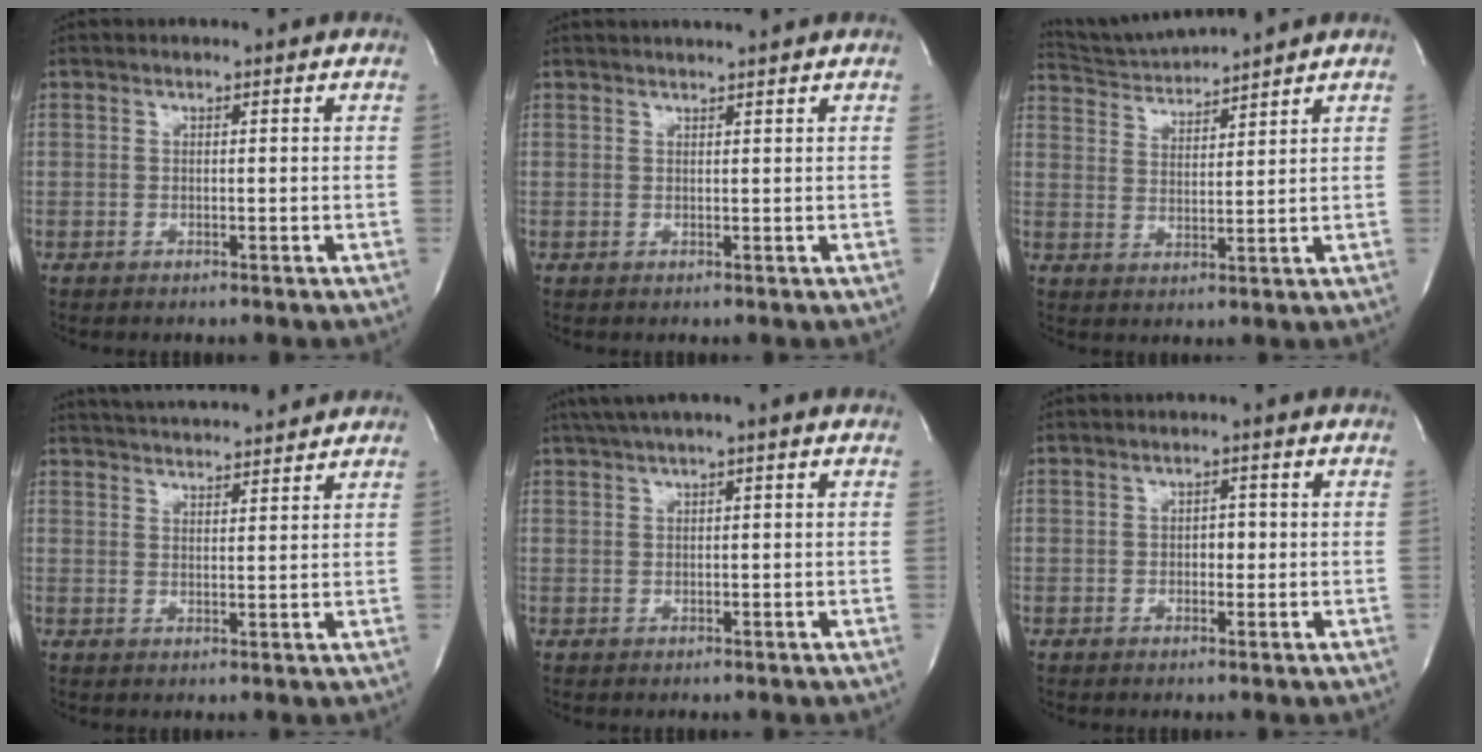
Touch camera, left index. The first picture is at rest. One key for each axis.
{"total": 3.1, "fx": 2.9, "fy": -0.6, "fz": 1.0, "tx": -0.009, "ty": 0.007, "tz": 0.038}
{"total": 6.5, "fx": 6.4, "fy": -1.2, "fz": 0.5, "tx": -0.019, "ty": 0.001, "tz": 0.127}
{"total": 11.7, "fx": 11.0, "fy": 1.0, "fz": 4.0, "tx": -0.072, "ty": 0.011, "tz": 0.157}
{"total": 3.8, "fx": 2.3, "fy": -0.2, "fz": 3.1, "tx": -0.062, "ty": 0.017, "tz": 0.041}
{"total": 1.7, "fx": -0.5, "fy": 1.0, "fz": 1.2, "tx": -0.013, "ty": -0.005, "tz": -0.011}